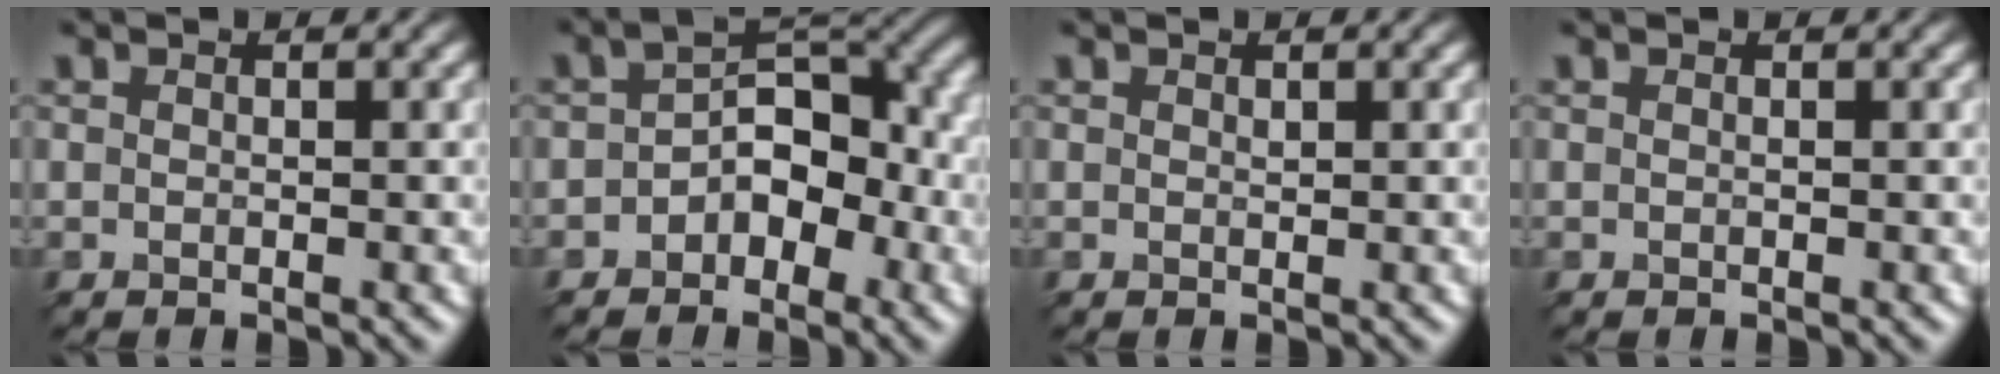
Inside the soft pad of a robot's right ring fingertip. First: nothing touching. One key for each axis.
{"total": 4.0, "fx": -1.7, "fy": 2.5, "fz": 2.7, "tx": -0.046, "ty": 0.013, "tz": -0.025}
{"total": 1.0, "fx": 0.0, "fy": -0.7, "fz": -0.6, "tx": -0.009, "ty": -0.002, "tz": 0.012}
{"total": 0.5, "fx": 0.3, "fy": 0.3, "fz": 0.3, "tx": 0.004, "ty": 0.003, "tz": -0.003}